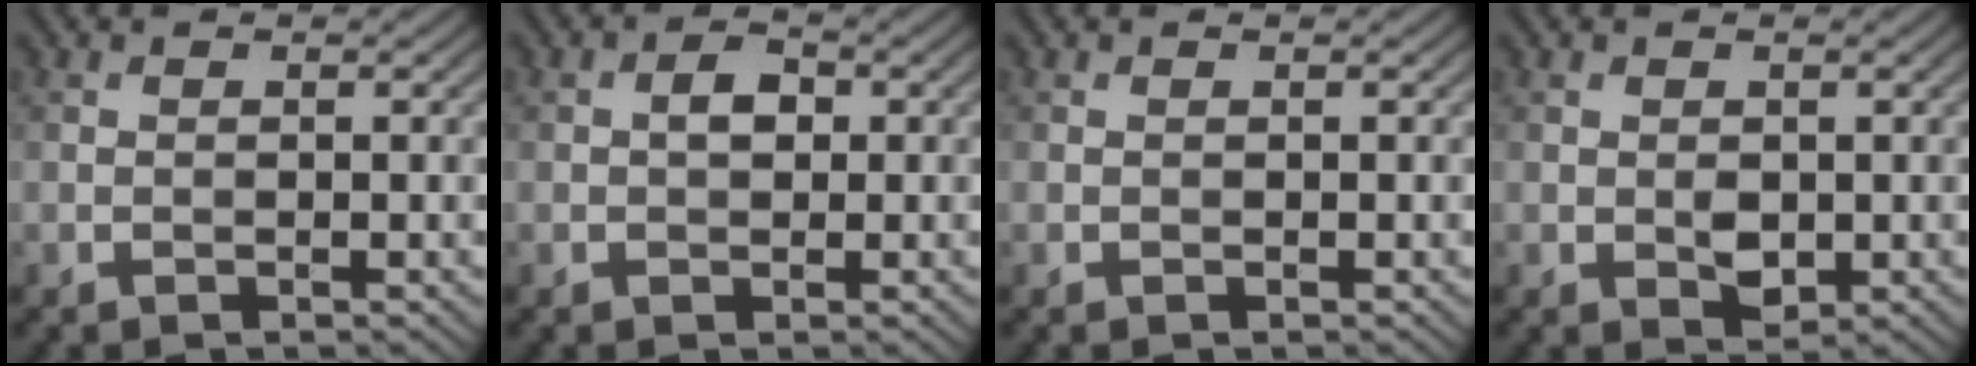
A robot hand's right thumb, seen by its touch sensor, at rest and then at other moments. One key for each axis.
{"total": 2.2, "fx": 0.1, "fy": 1.5, "fz": 1.7, "tx": -0.031, "ty": 0.003, "tz": -0.003}
{"total": 0.0}
{"total": 1.9, "fx": 0.0, "fy": 1.3, "fz": 1.4, "tx": -0.029, "ty": -0.005, "tz": 0.003}